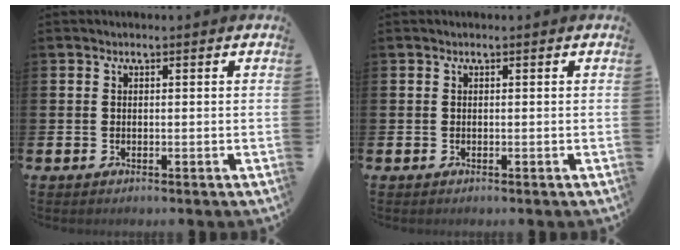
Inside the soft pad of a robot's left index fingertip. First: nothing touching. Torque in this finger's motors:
{"motor_torque": [-0.01, 0.01, 0.01, 0.01]}